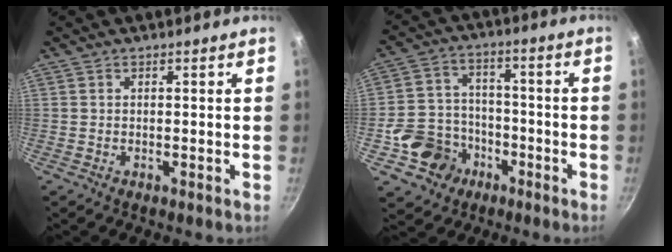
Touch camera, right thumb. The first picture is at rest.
{"total": 11.0, "force": [-4.9, 9.2, 3.6], "torque": [-0.036, 0.041, -0.083]}